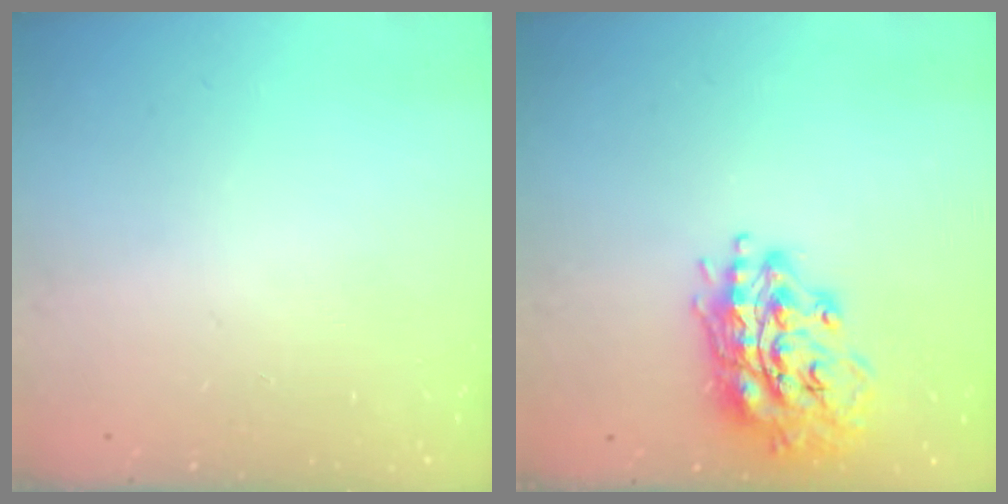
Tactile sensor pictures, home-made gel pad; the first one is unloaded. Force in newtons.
{"total": 16.5, "press": 16.4, "slide": 1.9}